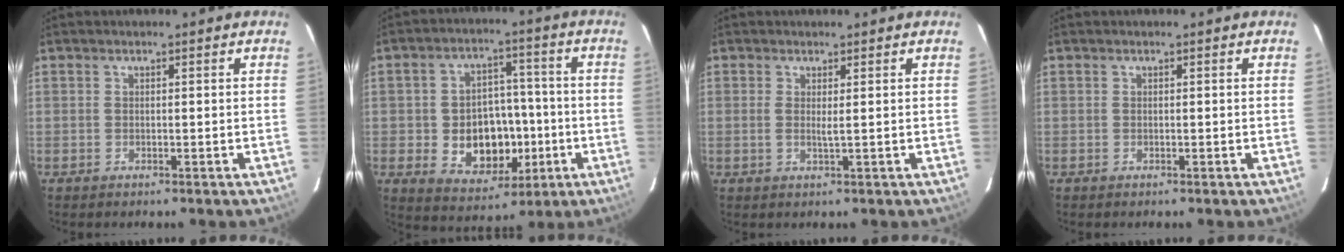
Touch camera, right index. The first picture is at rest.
{"total": 11.4, "force": [-2.1, 9.2, 6.3], "torque": [-0.131, 0.010, -0.015]}
{"total": 1.5, "force": [0.3, 0.0, 1.4], "torque": [-0.029, -0.003, 0.002]}
{"total": 0.0}